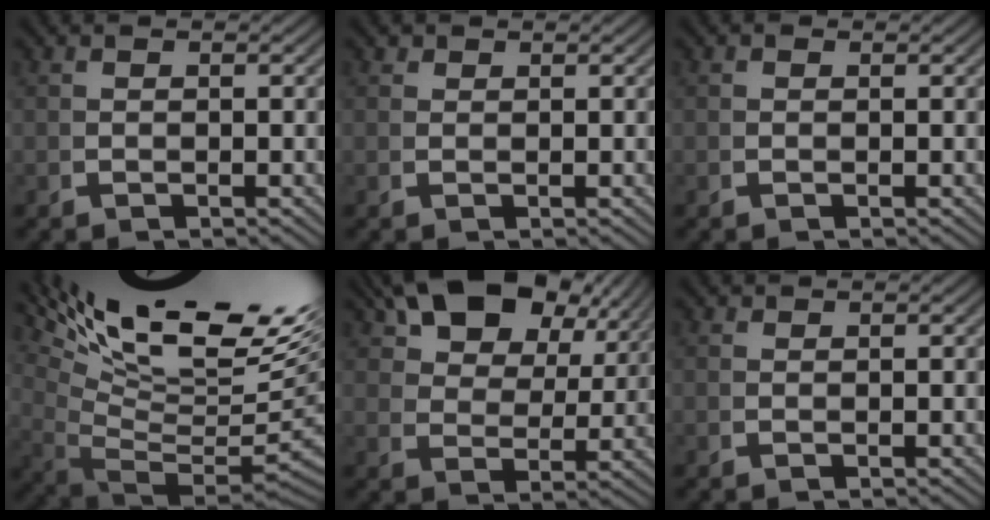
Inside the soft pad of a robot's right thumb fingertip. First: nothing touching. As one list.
[{"total": 1.1, "force": [1.0, 0.4, 0.0], "torque": [0.005, 0.001, 0.020]}, {"total": 0.0}, {"total": 20.2, "force": [5.7, 11.8, 15.3], "torque": [-0.232, -0.015, 0.095]}, {"total": 10.0, "force": [6.8, 4.4, 5.9], "torque": [-0.104, 0.014, 0.113]}, {"total": 0.7, "force": [0.6, 0.1, -0.1], "torque": [0.007, 0.001, 0.013]}]